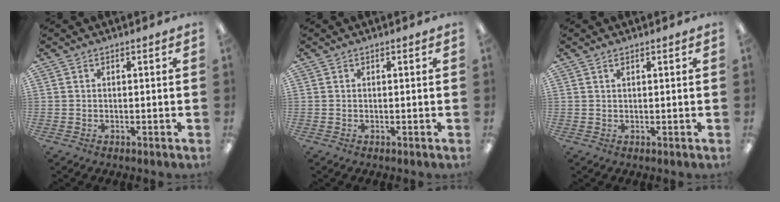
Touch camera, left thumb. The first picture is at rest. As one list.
[{"total": 0.0}, {"total": 0.9, "force": [0.5, 0.3, 0.7], "torque": [-0.017, -0.001, 0.010]}]